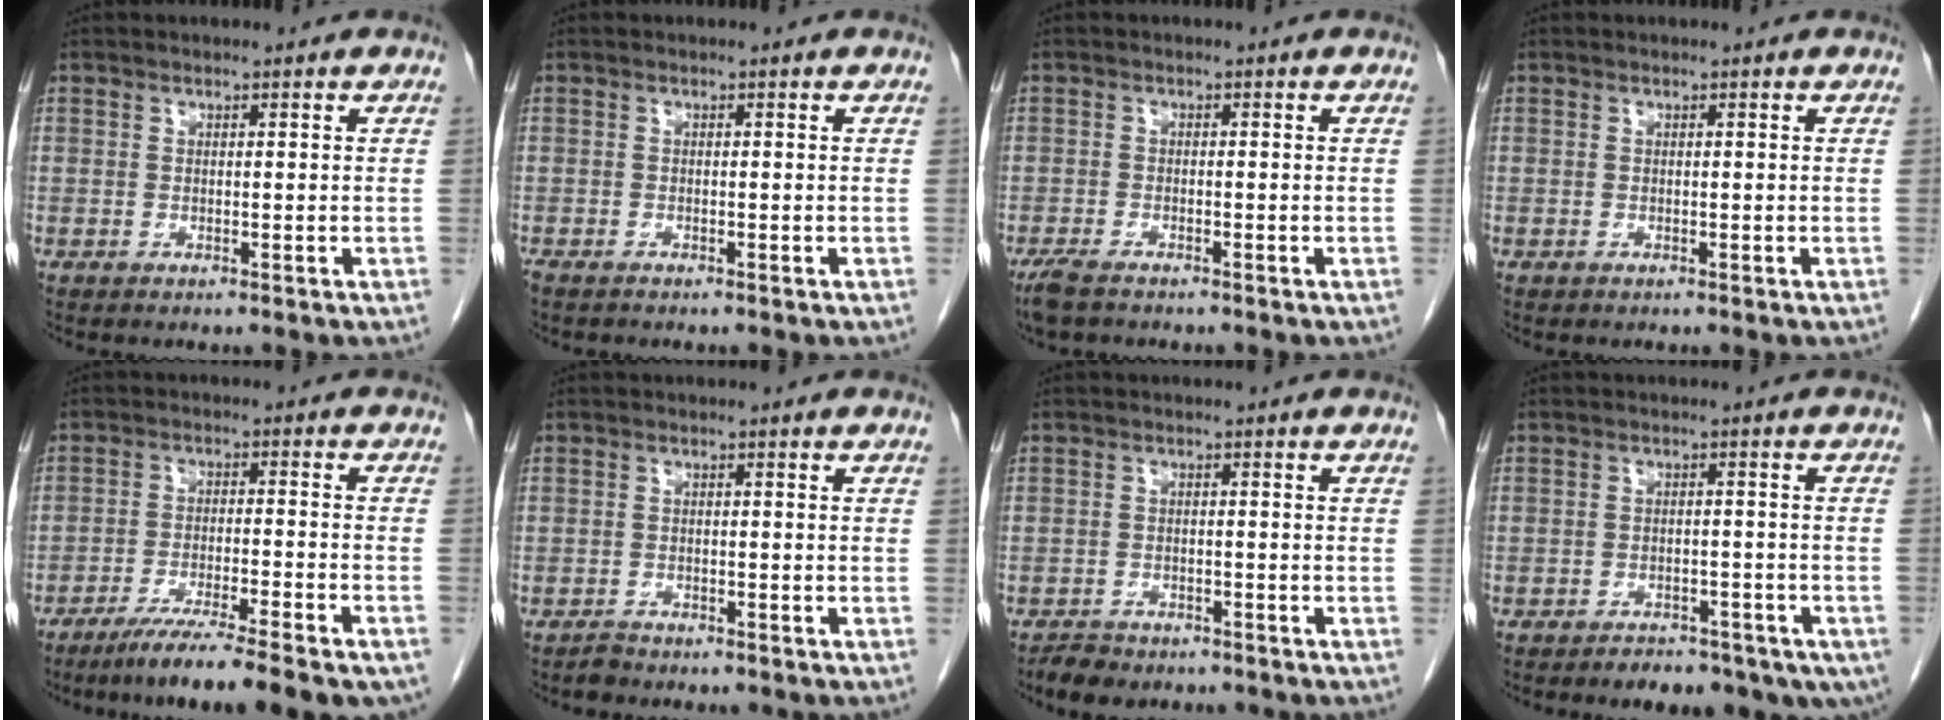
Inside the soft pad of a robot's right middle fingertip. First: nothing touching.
{"total": 1.3, "force": [-1.1, 0.4, 0.5], "torque": [-0.012, -0.003, -0.016]}
{"total": 3.5, "force": [-2.8, 0.9, 1.9], "torque": [-0.039, -0.009, -0.047]}
{"total": 0.0}
{"total": 13.3, "force": [-10.1, 1.0, 8.5], "torque": [-0.120, -0.028, -0.156]}
{"total": 1.1, "force": [-1.1, 0.4, 0.1], "torque": [-0.005, -0.001, -0.020]}
{"total": 3.6, "force": [-3.0, 1.7, 1.0], "torque": [-0.021, 0.000, -0.048]}
{"total": 9.5, "force": [-6.4, 4.9, 5.1], "torque": [-0.056, 0.005, -0.082]}